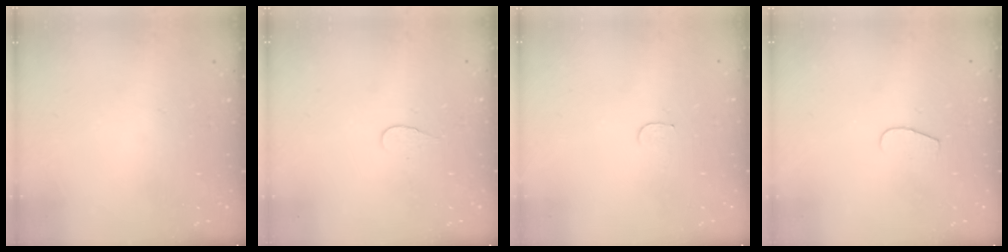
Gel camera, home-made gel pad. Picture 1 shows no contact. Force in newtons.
{"total": 3.8, "press": 3.8, "slide": 0.4}
{"total": 3.4, "press": 3.4, "slide": 0.3}
{"total": 4.6, "press": 4.5, "slide": 0.4}